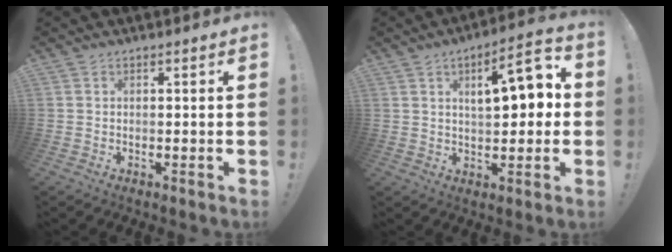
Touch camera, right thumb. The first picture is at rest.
{"total": 11.7, "force": [2.9, 4.9, 10.3], "torque": [-0.134, -0.010, 0.040]}